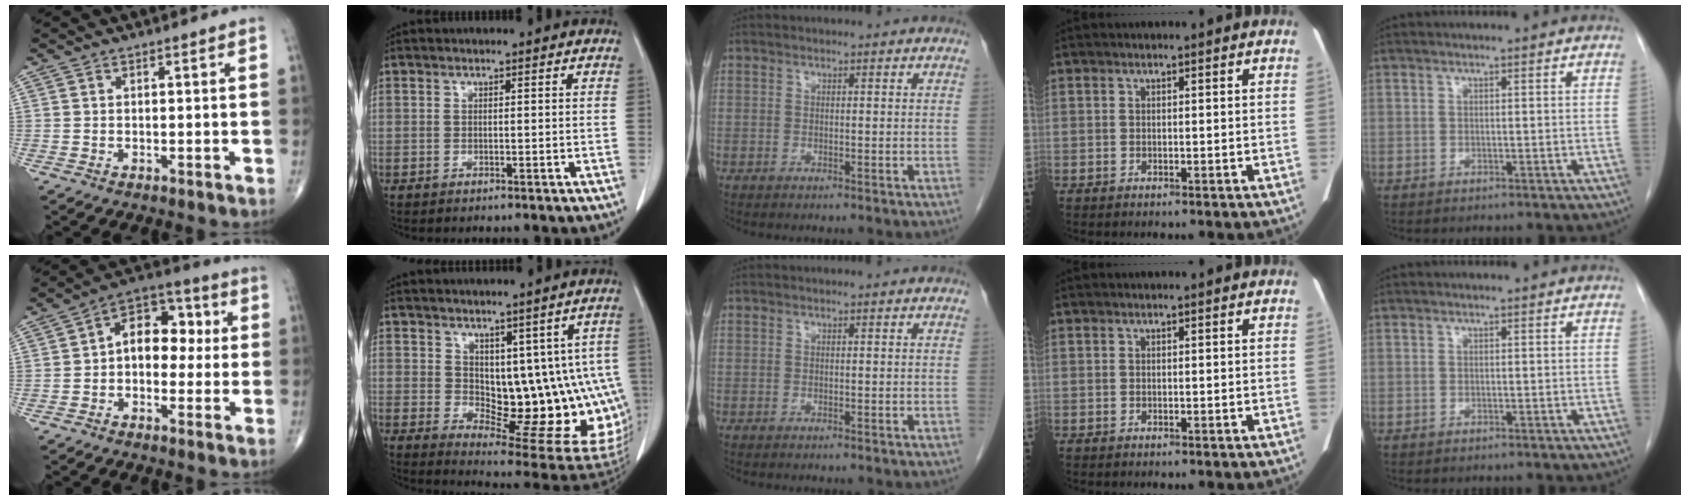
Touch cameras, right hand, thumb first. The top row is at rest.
{"thumb": {"total": 11.3, "force": [0.6, 7.6, 8.4], "torque": [-0.086, 0.036, -0.004]}, "index": {"total": 14.3, "force": [1.3, 7.9, 11.8], "torque": [-0.127, -0.001, 0.037]}}